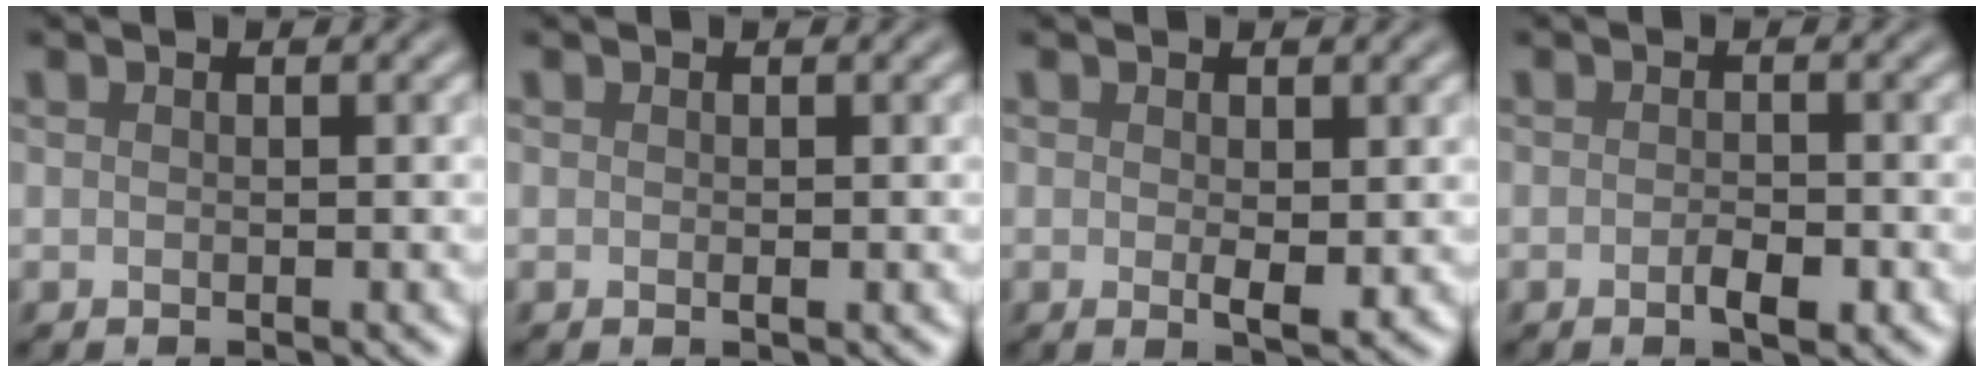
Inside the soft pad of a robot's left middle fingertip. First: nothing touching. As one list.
[{"total": 0.0}, {"total": 1.7, "force": [0.1, 0.7, 1.5], "torque": [-0.026, -0.006, 0.004]}, {"total": 1.9, "force": [-0.7, 0.6, 1.6], "torque": [-0.027, -0.002, -0.012]}]